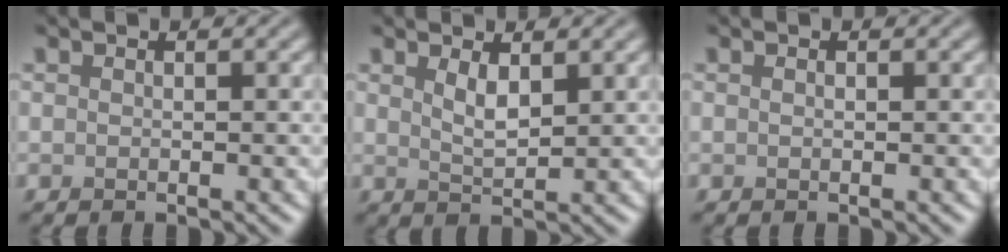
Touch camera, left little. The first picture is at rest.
{"total": 2.0, "force": [1.2, 0.6, 1.5], "torque": [-0.031, -0.003, 0.025]}
{"total": 0.0}